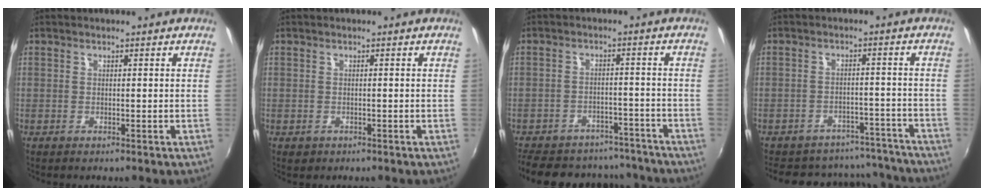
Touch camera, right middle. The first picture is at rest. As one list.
[{"total": 1.1, "force": [-0.5, 0.9, 0.4], "torque": [-0.008, -0.004, -0.006]}, {"total": 20.4, "force": [-17.1, 8.8, 6.7], "torque": [-0.159, 0.035, -0.216]}, {"total": 19.2, "force": [-16.9, 7.4, 5.1], "torque": [-0.105, 0.042, -0.198]}]